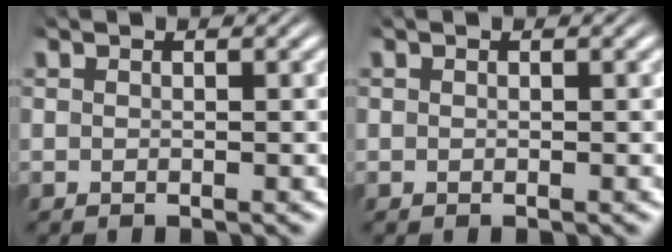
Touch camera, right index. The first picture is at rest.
{"total": 0.0}